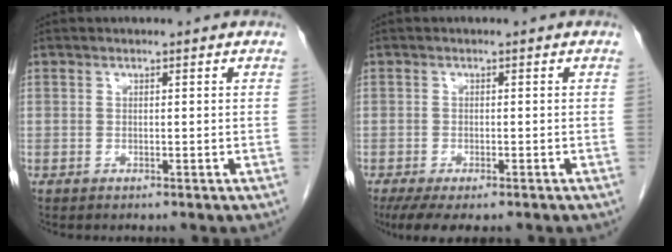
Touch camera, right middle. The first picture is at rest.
{"total": 6.9, "force": [-4.9, 2.3, 4.1], "torque": [-0.060, -0.014, -0.077]}